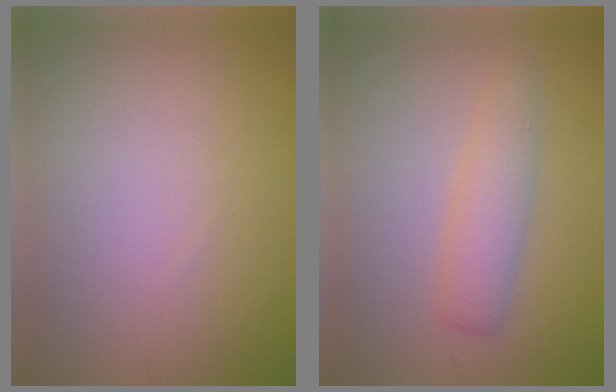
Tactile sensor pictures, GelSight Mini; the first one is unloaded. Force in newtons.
{"total": 2.9, "press": 2.9, "slide": 0.1}